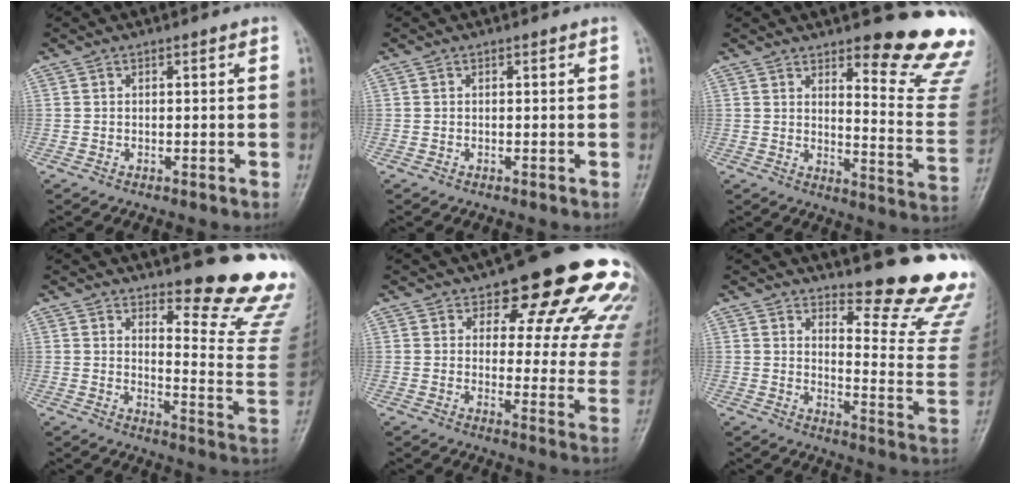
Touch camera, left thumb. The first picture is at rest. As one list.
[{"total": 0.0}, {"total": 17.6, "force": [13.0, 3.7, 11.2], "torque": [-0.100, -0.115, 0.159]}, {"total": 16.9, "force": [14.3, 3.1, 8.5], "torque": [-0.070, -0.158, 0.173]}, {"total": 22.0, "force": [15.1, 8.7, 13.4], "torque": [-0.120, -0.070, 0.176]}, {"total": 17.7, "force": [15.8, 2.5, 7.5], "torque": [-0.064, -0.188, 0.190]}]